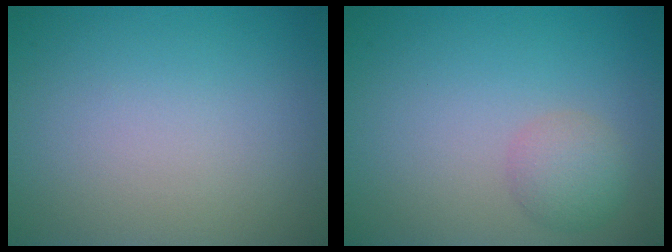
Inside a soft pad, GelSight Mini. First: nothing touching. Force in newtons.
{"total": 2.4, "press": 2.4, "slide": 0.0}